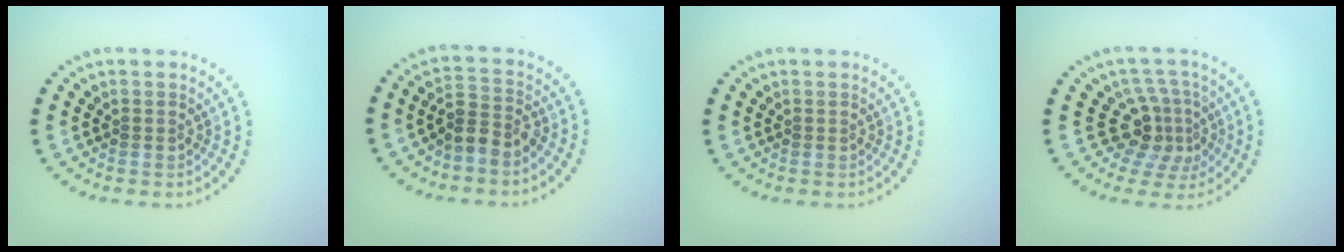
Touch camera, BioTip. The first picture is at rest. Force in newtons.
{"total": 2.7, "press": 2.4, "slide": 1.2}
{"total": 0.0}
{"total": 3.8, "press": 2.7, "slide": 2.8}